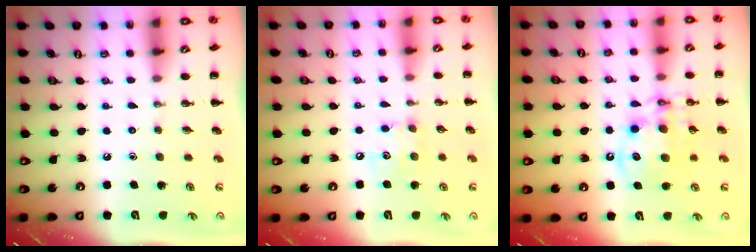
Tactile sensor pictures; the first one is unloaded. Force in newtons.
{"total": 5.5, "press": 5.5, "slide": 0.7}
{"total": 12.3, "press": 11.9, "slide": 3.0}